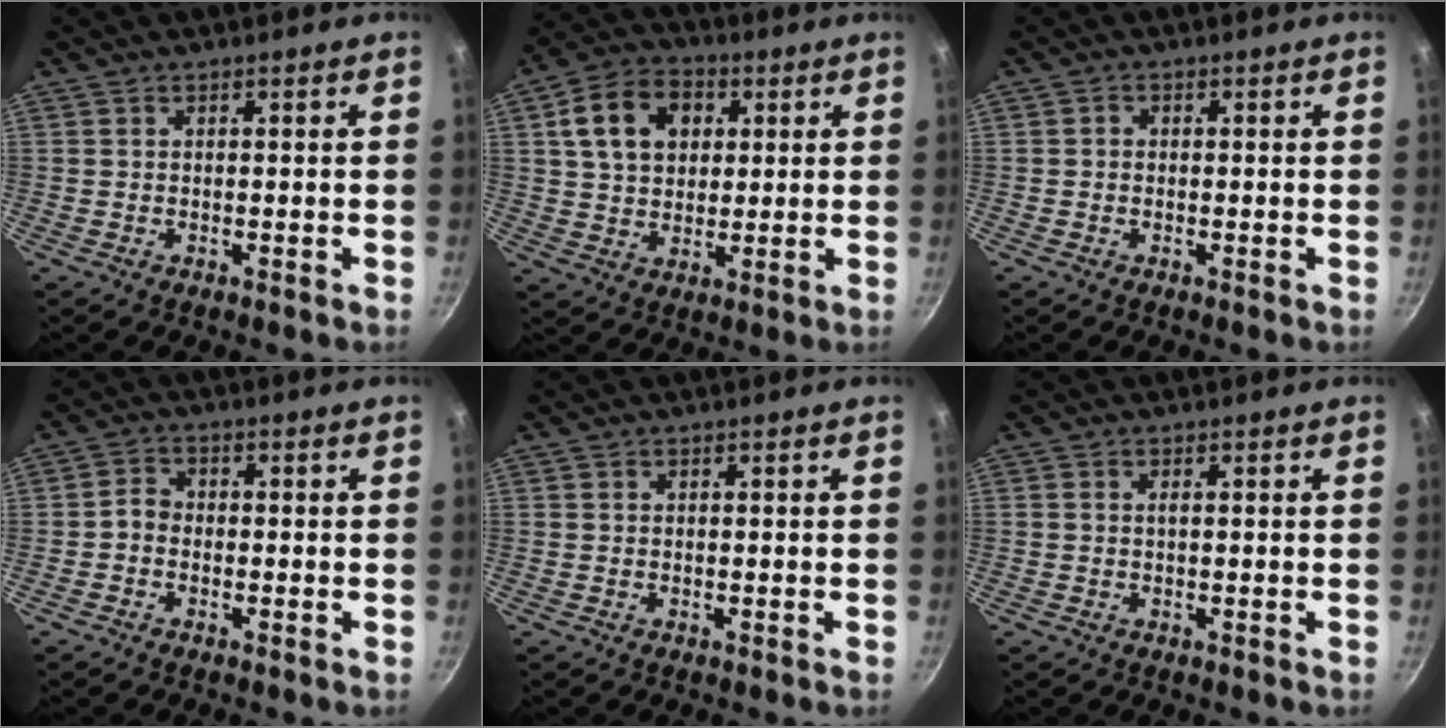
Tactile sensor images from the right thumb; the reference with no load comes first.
{"total": 12.7, "force": [3.8, 9.4, 7.8], "torque": [-0.117, 0.007, 0.054]}
{"total": 0.9, "force": [0.0, 0.8, 0.4], "torque": [-0.008, 0.005, -0.001]}
{"total": 2.4, "force": [-0.9, 1.9, 1.1], "torque": [-0.019, 0.018, -0.027]}
{"total": 0.0}
{"total": 0.5, "force": [0.0, 0.2, 0.5], "torque": [-0.010, 0.001, 0.000]}